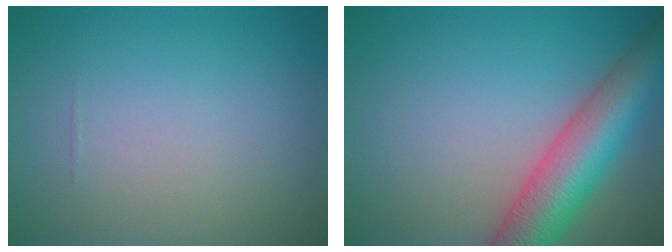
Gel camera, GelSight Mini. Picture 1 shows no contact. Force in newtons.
{"total": 8.2, "press": 8.2, "slide": 0.5}